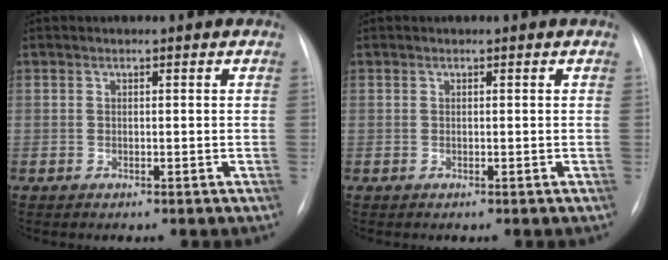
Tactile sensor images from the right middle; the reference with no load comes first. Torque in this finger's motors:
{"motor_torque": [0.00, 0.00, 0.00, 0.00]}